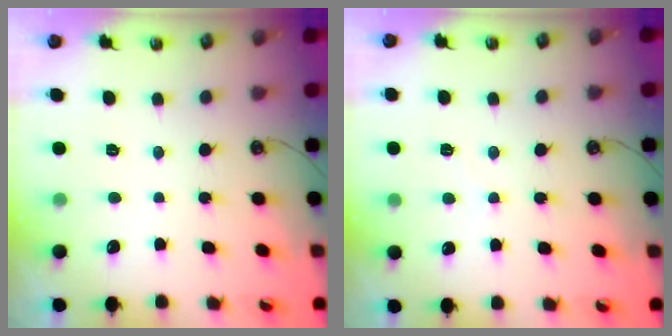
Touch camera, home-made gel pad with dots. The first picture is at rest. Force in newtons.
{"total": 5.6, "press": 5.6, "slide": 0.3}